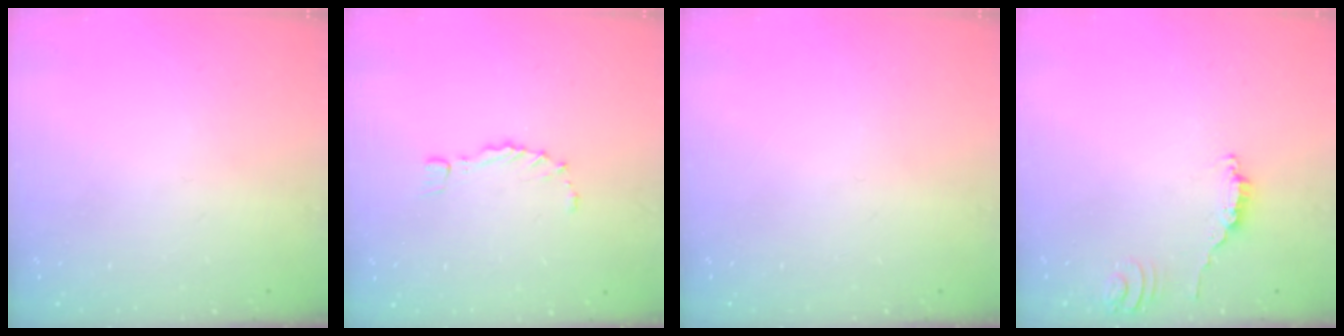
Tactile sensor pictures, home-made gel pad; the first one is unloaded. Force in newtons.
{"total": 0.9, "press": 0.9, "slide": 0.4}
{"total": 0.0}
{"total": 2.6, "press": 2.6, "slide": 0.2}